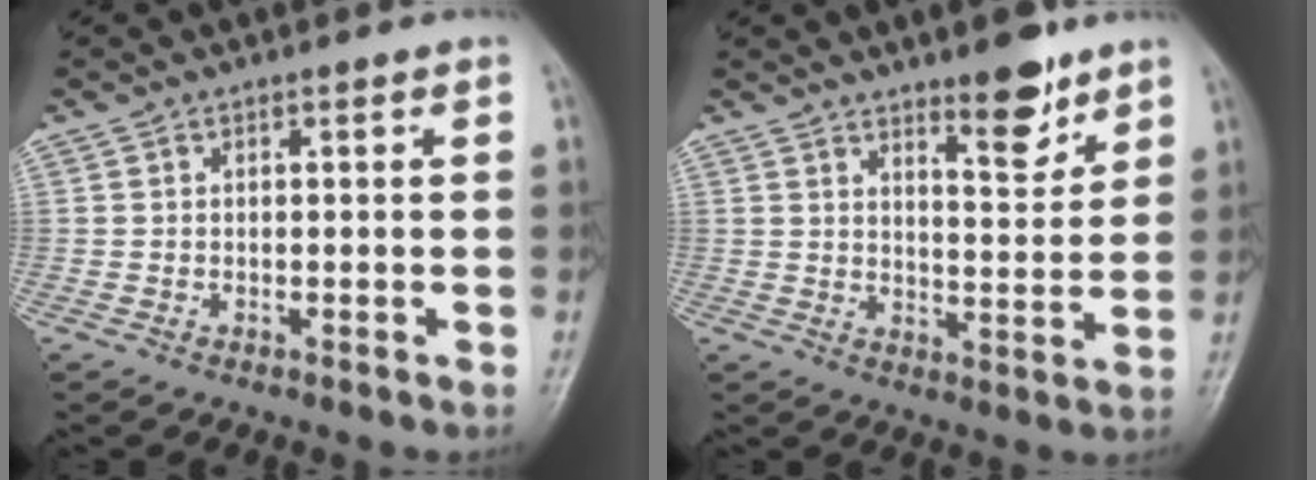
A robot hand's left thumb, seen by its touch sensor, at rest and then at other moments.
{"total": 8.2, "force": [5.8, 2.6, 5.2], "torque": [-0.057, -0.045, 0.087]}